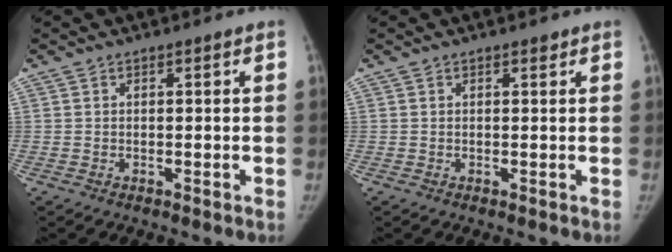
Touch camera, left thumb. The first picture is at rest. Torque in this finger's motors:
{"motor_torque": [0.07, -0.08, 0.44, -0.35, 0.05]}